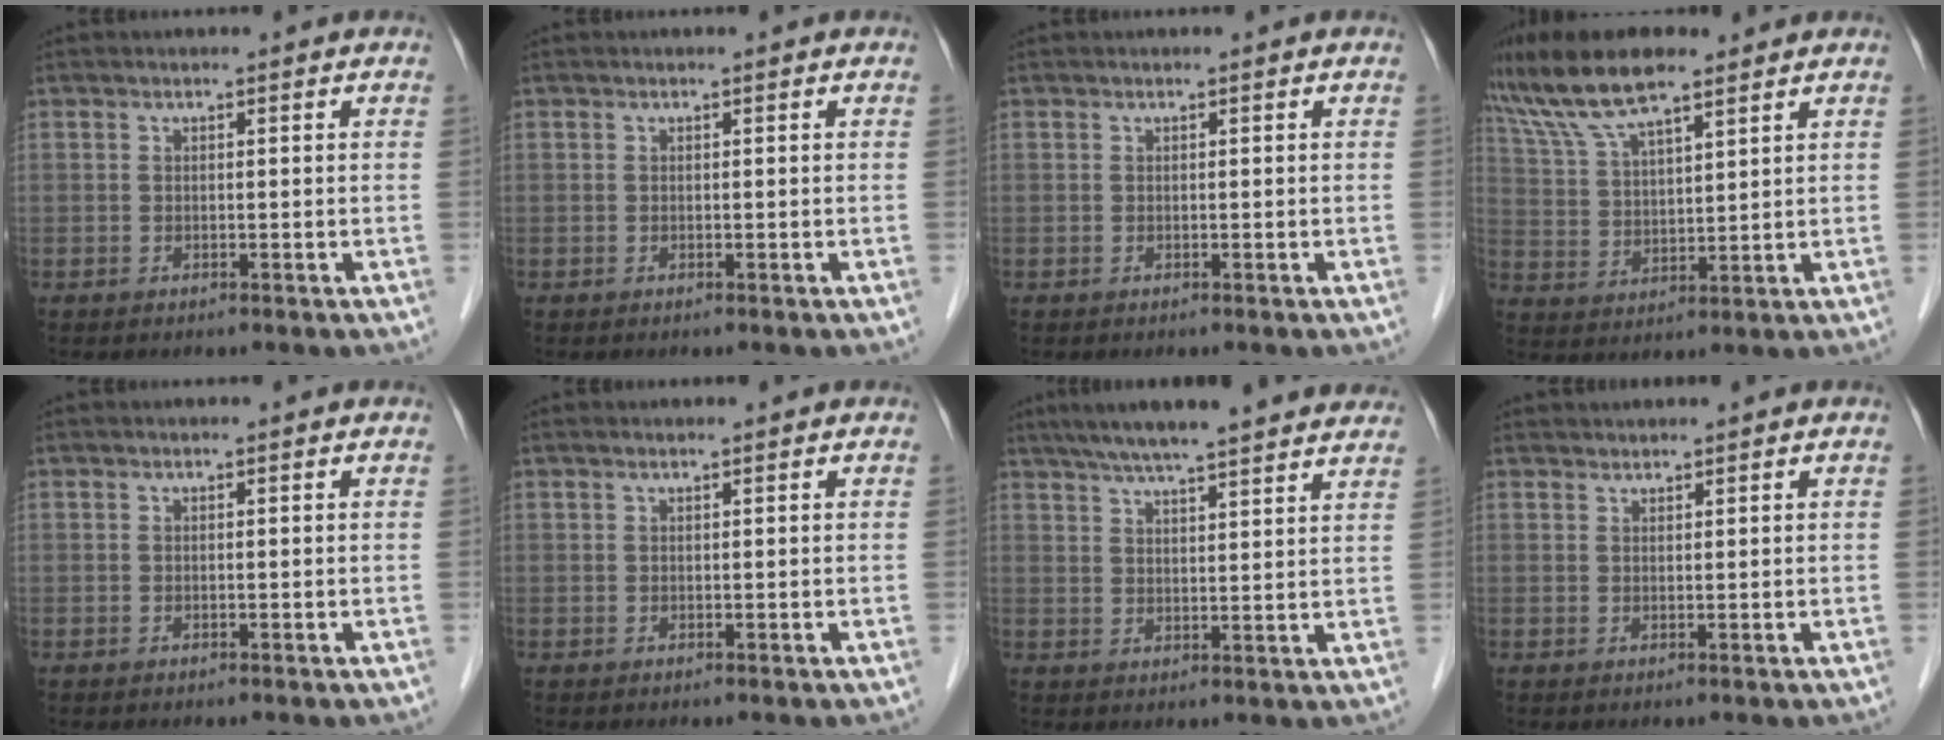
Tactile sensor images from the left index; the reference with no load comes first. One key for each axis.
{"total": 0.0}
{"total": 0.0}
{"total": 11.0, "fx": 8.7, "fy": 2.2, "fz": 6.4, "tx": -0.139, "ty": 0.021, "tz": 0.167}
{"total": 0.0}
{"total": 0.0}
{"total": 19.0, "fx": 16.3, "fy": 1.4, "fz": 9.7, "tx": -0.153, "ty": 0.037, "tz": 0.215}
{"total": 0.7, "fx": 0.7, "fy": 0.0, "fz": -0.2, "tx": -0.002, "ty": 0.006, "tz": 0.015}